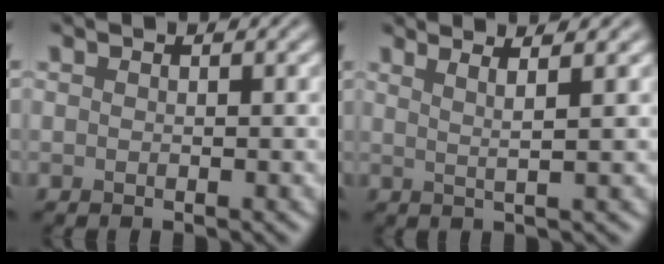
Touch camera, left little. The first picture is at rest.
{"total": 3.3, "force": [2.1, 0.8, 2.4], "torque": [-0.025, 0.011, 0.004]}